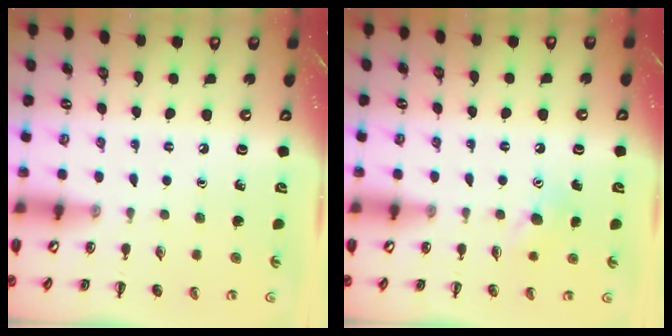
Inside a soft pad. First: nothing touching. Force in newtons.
{"total": 5.8, "press": 5.6, "slide": 1.5}